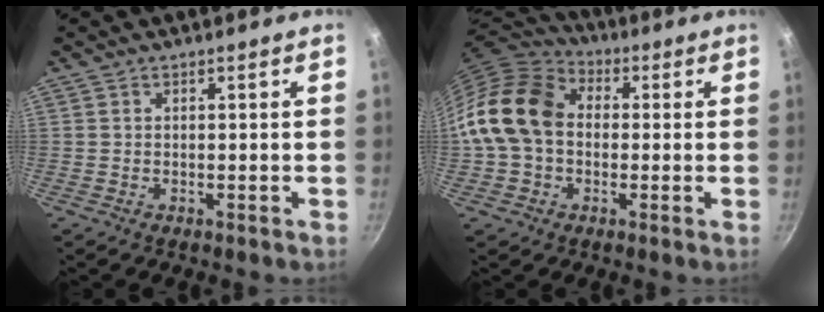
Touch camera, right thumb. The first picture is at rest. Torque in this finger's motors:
{"motor_torque": [1.55, 2.00, 1.77, -0.02, 0.46]}